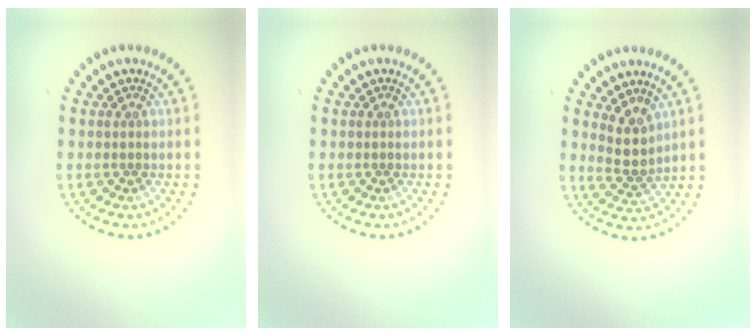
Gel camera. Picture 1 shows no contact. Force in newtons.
{"total": 0.0}
{"total": 2.5, "press": 2.1, "slide": 1.5}